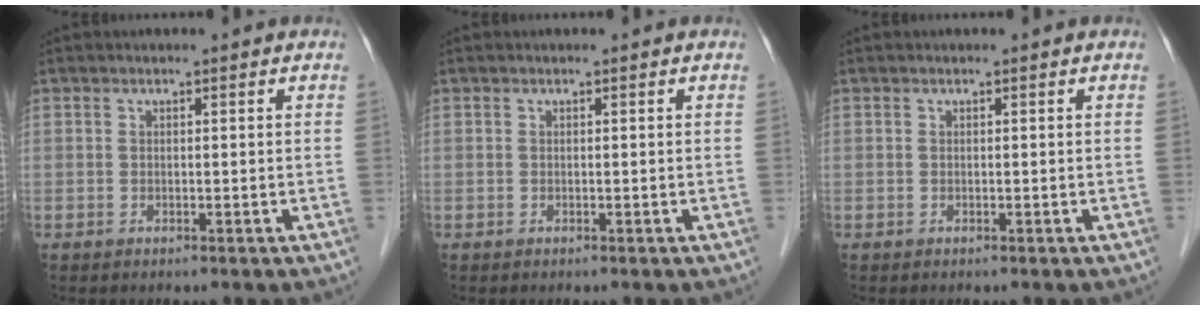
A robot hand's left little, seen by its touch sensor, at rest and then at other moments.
{"total": 0.0}
{"total": 0.0}